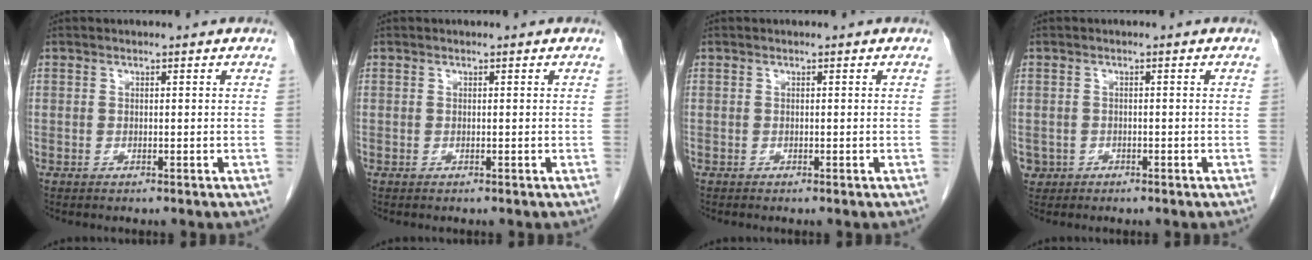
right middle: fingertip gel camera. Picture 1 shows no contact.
{"total": 0.0}
{"total": 0.0}
{"total": 2.0, "force": [-0.9, 1.8, 0.1], "torque": [-0.002, 0.007, -0.014]}